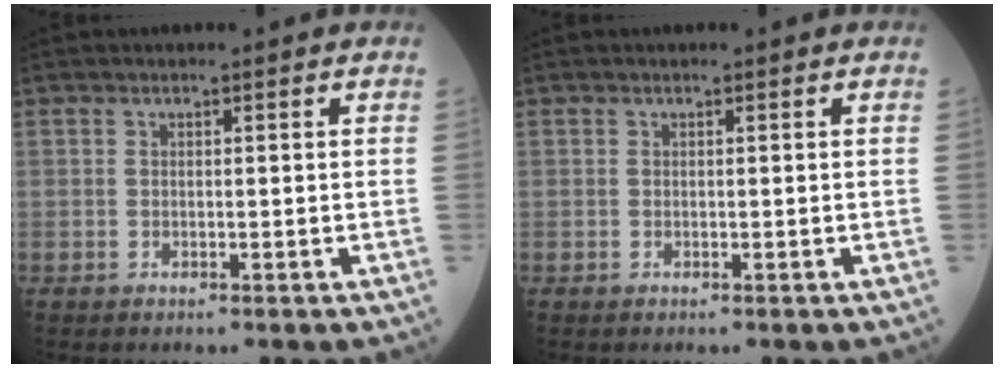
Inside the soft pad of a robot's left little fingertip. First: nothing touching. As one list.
[{"total": 0.0}]